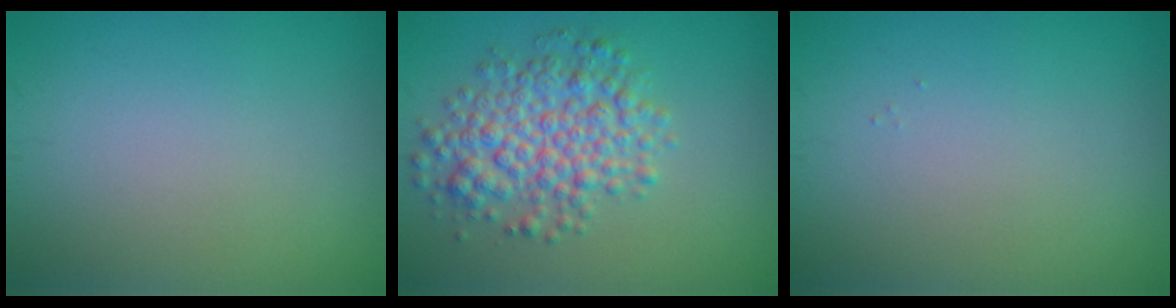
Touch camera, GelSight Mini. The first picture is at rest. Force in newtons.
{"total": 5.5, "press": 5.5, "slide": 0.1}
{"total": 0.0}